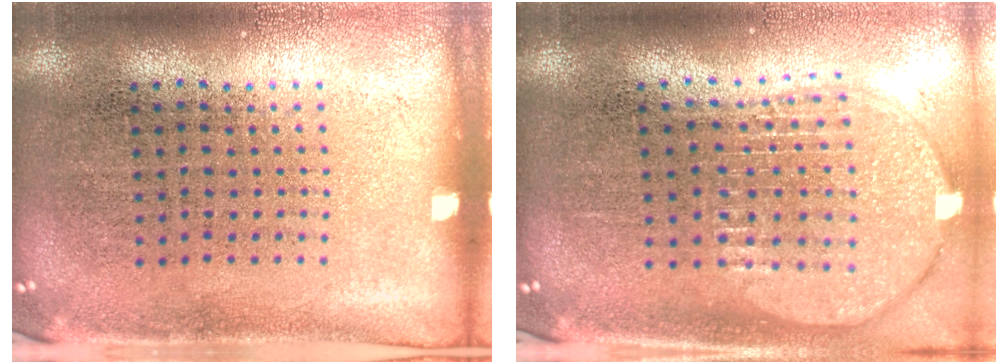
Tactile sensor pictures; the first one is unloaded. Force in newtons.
{"total": 2.0, "press": 1.7, "slide": 1.1}